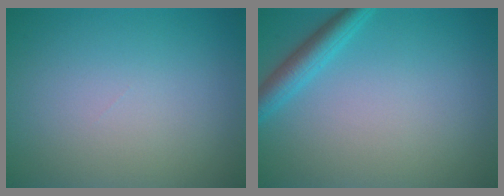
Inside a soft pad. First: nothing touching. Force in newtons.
{"total": 2.7, "press": 2.7, "slide": 0.1}